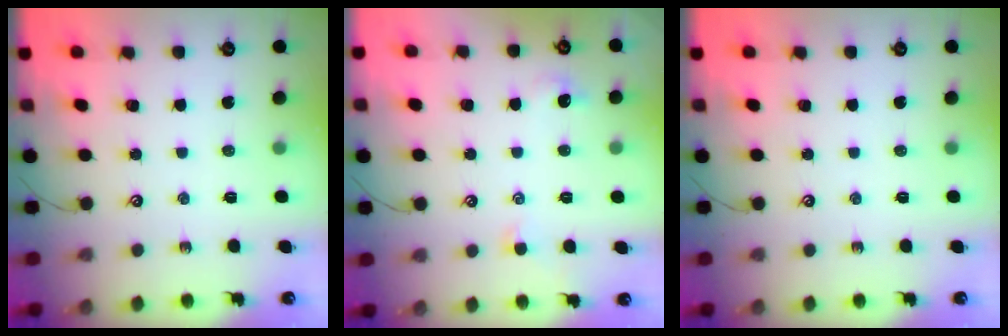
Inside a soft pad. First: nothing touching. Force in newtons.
{"total": 0.7, "press": 0.1, "slide": 0.7}
{"total": 0.0}